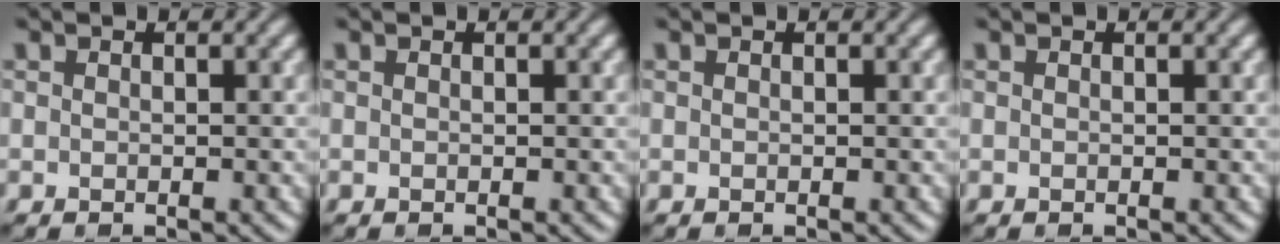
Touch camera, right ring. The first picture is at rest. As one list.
[{"total": 0.0}, {"total": 0.0}, {"total": 0.0}]